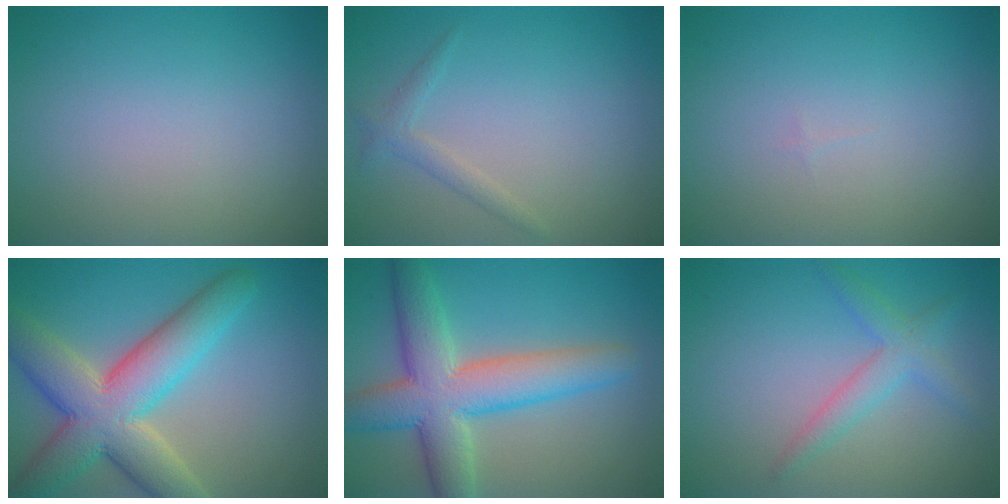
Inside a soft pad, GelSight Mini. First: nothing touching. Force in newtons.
{"total": 1.4, "press": 1.4, "slide": 0.1}
{"total": 0.0}
{"total": 9.6, "press": 9.6, "slide": 0.6}
{"total": 8.3, "press": 8.3, "slide": 0.3}
{"total": 2.6, "press": 2.6, "slide": 0.1}